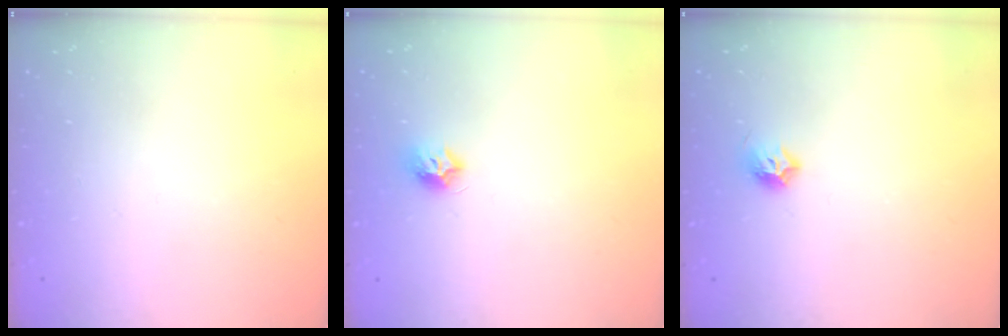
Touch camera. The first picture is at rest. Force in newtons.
{"total": 8.2, "press": 8.2, "slide": 0.7}
{"total": 6.8, "press": 6.7, "slide": 0.8}